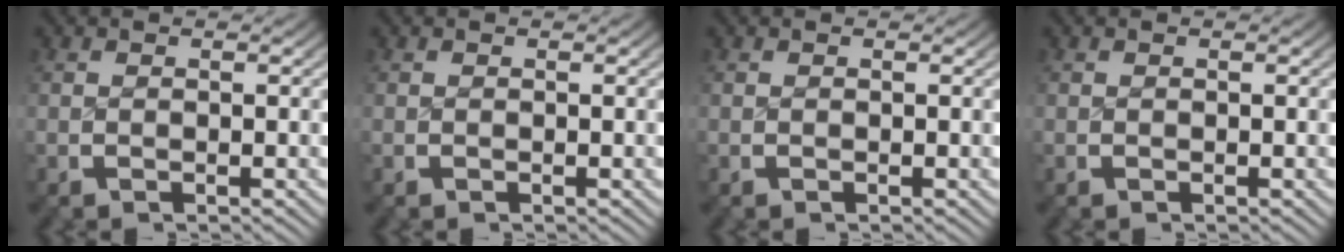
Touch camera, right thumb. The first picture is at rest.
{"total": 0.0}
{"total": 0.0}
{"total": 0.0}